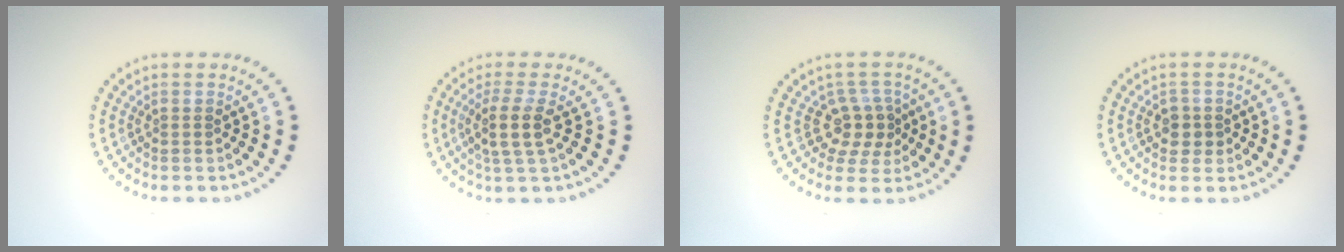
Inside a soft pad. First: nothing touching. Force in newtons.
{"total": 2.9, "press": 2.3, "slide": 1.7}
{"total": 2.9, "press": 2.4, "slide": 1.7}
{"total": 1.7, "press": 1.6, "slide": 0.6}